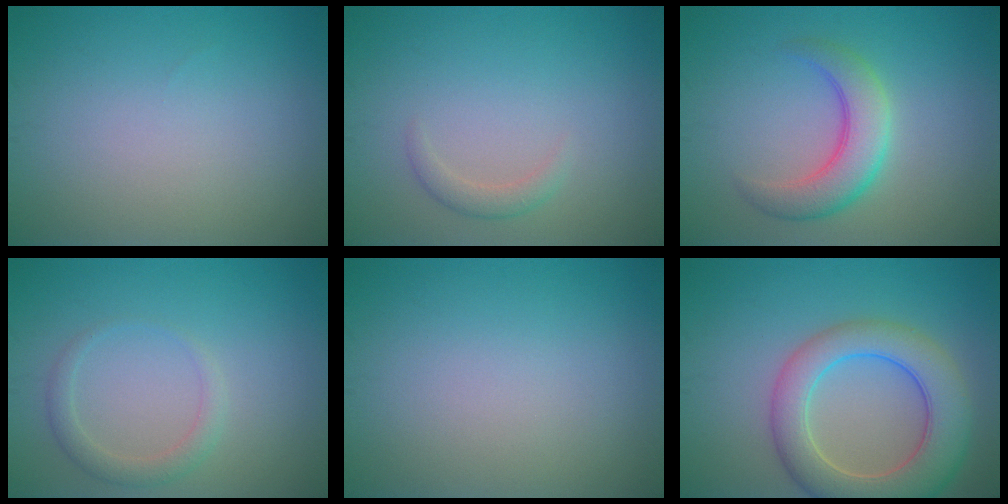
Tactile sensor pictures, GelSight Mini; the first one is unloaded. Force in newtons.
{"total": 1.4, "press": 1.4, "slide": 0.1}
{"total": 4.6, "press": 4.6, "slide": 0.1}
{"total": 1.9, "press": 1.9, "slide": 0.1}
{"total": 0.0}
{"total": 7.6, "press": 7.5, "slide": 0.4}